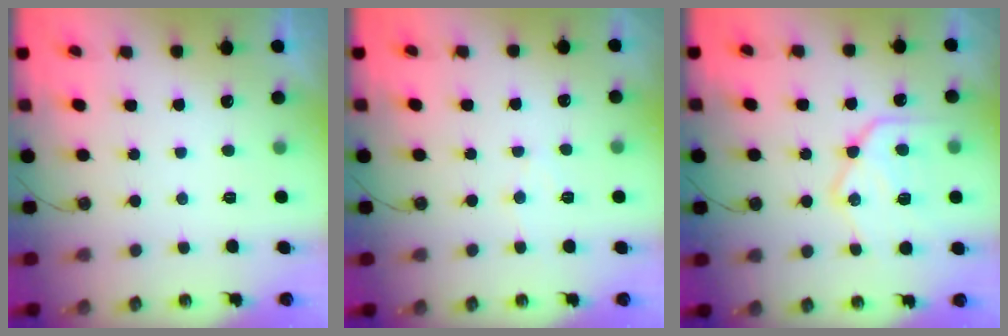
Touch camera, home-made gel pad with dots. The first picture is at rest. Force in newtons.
{"total": 5.0, "press": 5.0, "slide": 0.3}
{"total": 18.1, "press": 18.0, "slide": 1.4}